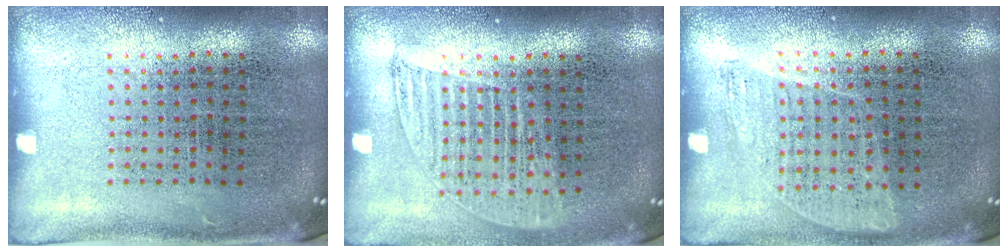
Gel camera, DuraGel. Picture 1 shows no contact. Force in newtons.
{"total": 1.2, "press": 1.1, "slide": 0.5}
{"total": 0.5, "press": 0.4, "slide": 0.4}